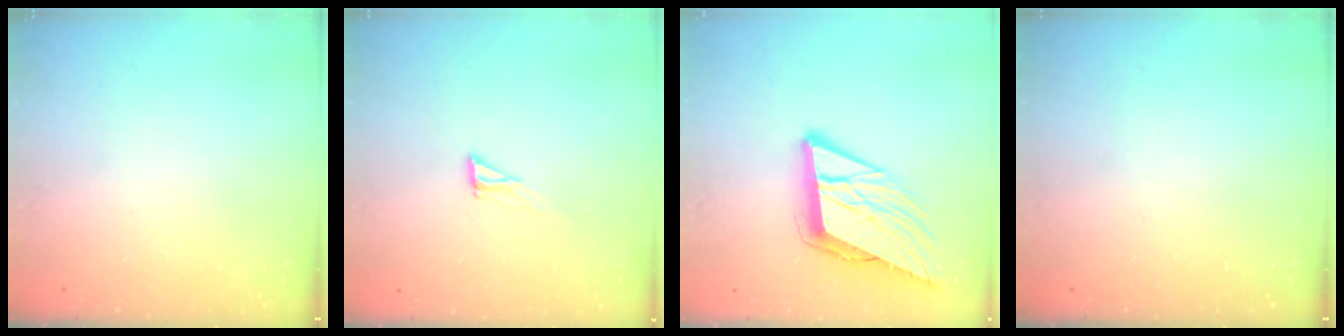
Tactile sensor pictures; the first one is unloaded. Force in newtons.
{"total": 4.3, "press": 4.2, "slide": 0.3}
{"total": 13.5, "press": 12.9, "slide": 3.8}
{"total": 0.0}